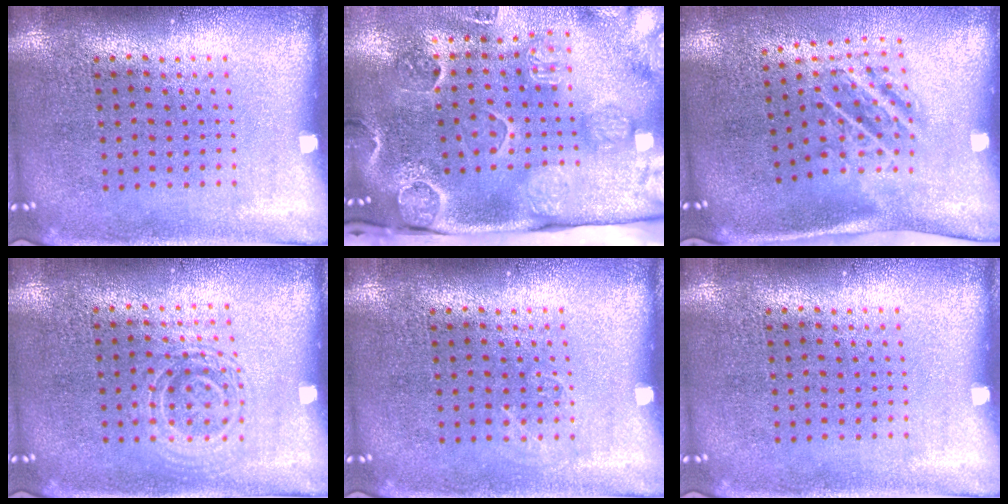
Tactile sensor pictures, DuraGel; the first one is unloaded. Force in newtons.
{"total": 3.7, "press": 3.3, "slide": 1.7}
{"total": 1.8, "press": 1.1, "slide": 1.4}
{"total": 1.3, "press": 1.2, "slide": 0.3}
{"total": 0.7, "press": 0.7, "slide": 0.1}
{"total": 0.0}